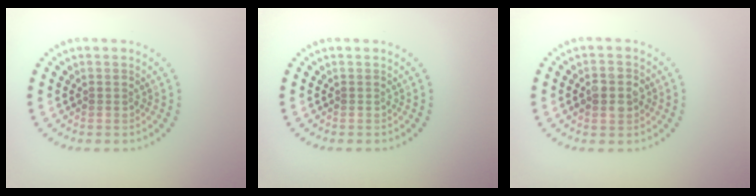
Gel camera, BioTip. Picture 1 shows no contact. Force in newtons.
{"total": 0.0}
{"total": 2.1, "press": 2.1, "slide": 0.2}